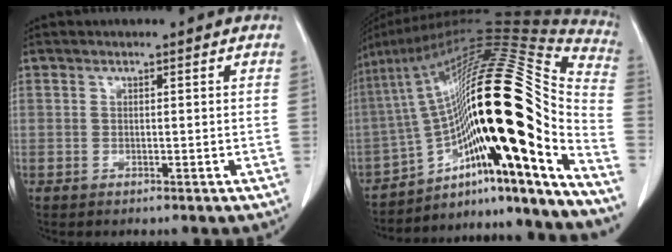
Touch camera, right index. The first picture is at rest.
{"total": 33.3, "force": [-13.7, 4.6, 30.1], "torque": [-0.441, 0.029, -0.218]}